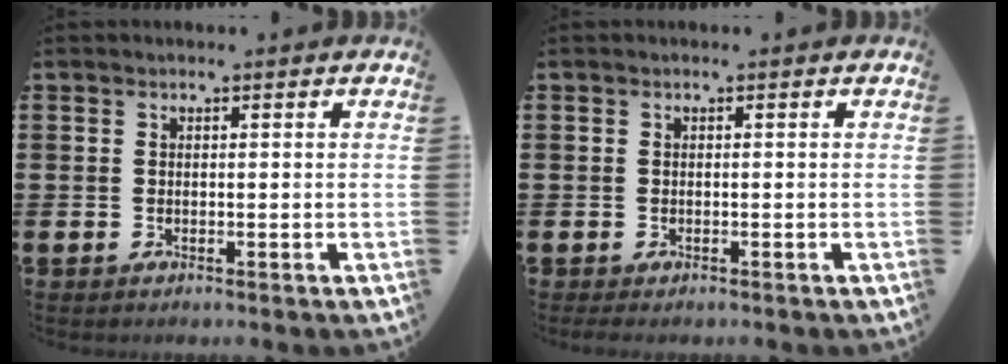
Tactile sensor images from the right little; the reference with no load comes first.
{"total": 0.0}